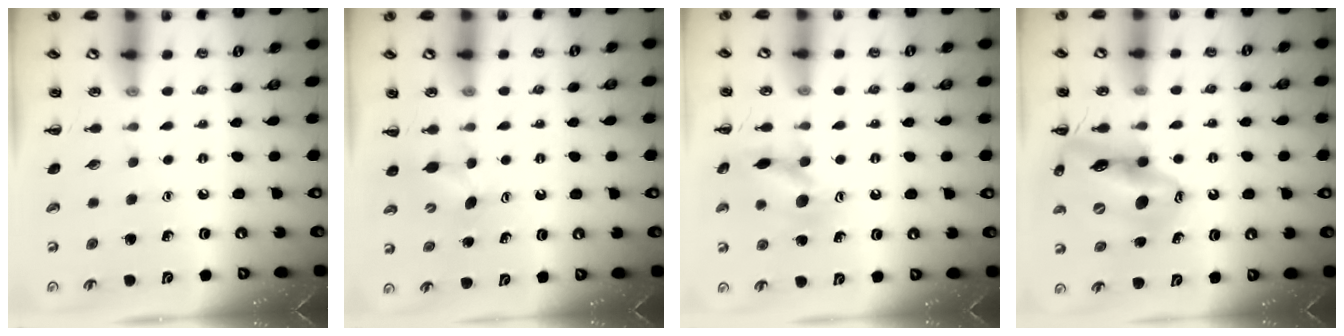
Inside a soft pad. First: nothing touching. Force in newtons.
{"total": 3.1, "press": 3.0, "slide": 0.7}
{"total": 12.5, "press": 12.5, "slide": 1.0}
{"total": 17.6, "press": 17.0, "slide": 4.3}